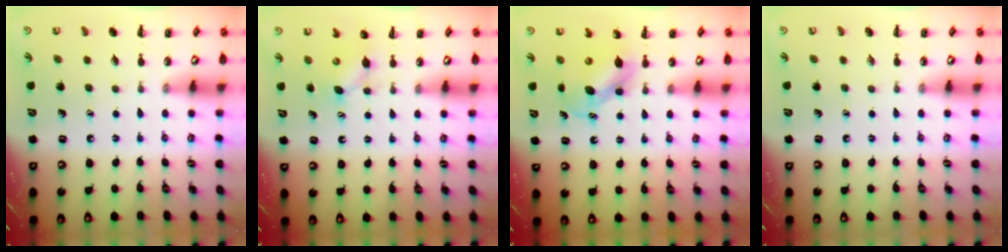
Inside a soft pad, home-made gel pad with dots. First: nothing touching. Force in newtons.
{"total": 4.4, "press": 4.3, "slide": 1.1}
{"total": 6.6, "press": 6.6, "slide": 0.7}
{"total": 0.0}